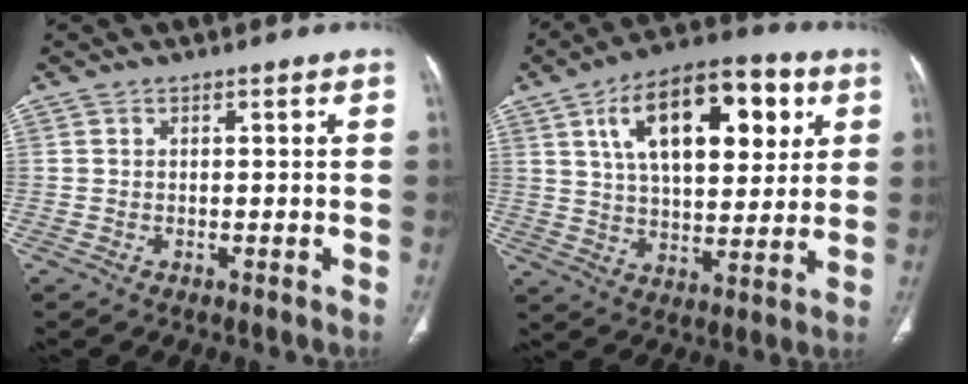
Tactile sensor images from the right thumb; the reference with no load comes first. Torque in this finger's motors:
{"motor_torque": [0.46, 4.55, 1.56, 0.66, 0.18]}